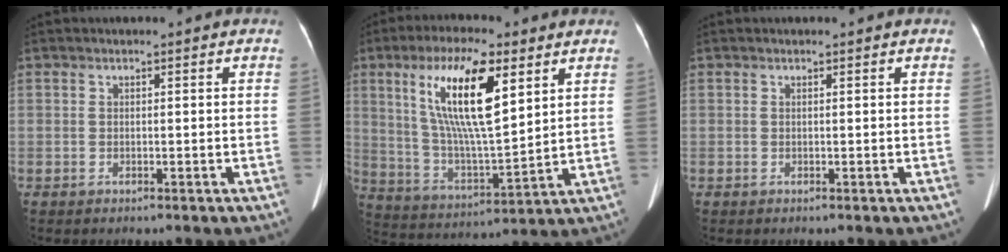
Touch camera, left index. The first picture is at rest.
{"total": 15.6, "force": [6.4, 3.3, 13.8], "torque": [-0.275, 0.004, 0.119]}
{"total": 0.0}